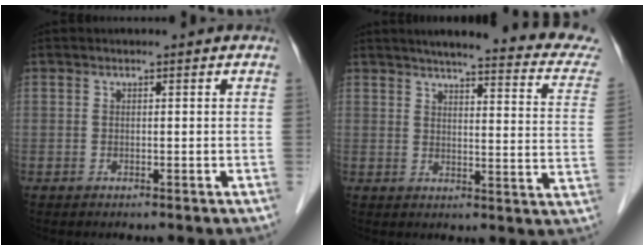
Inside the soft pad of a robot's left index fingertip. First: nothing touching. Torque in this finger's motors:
{"motor_torque": [-0.47, -0.67, 0.24, 0.05]}